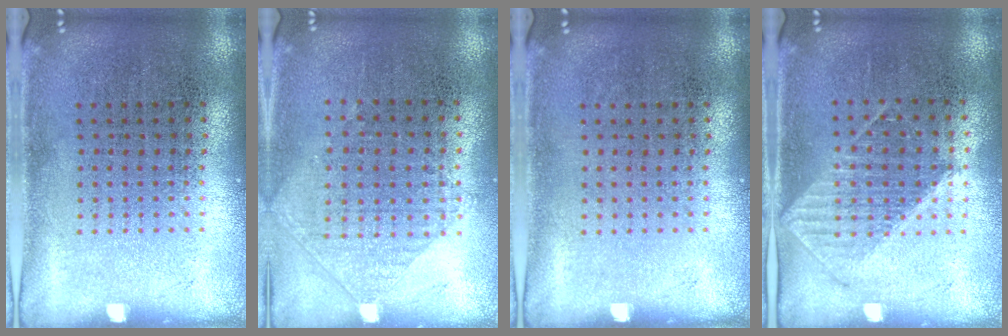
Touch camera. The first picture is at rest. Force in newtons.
{"total": 0.9, "press": 0.9, "slide": 0.3}
{"total": 0.0}
{"total": 1.0, "press": 0.9, "slide": 0.3}